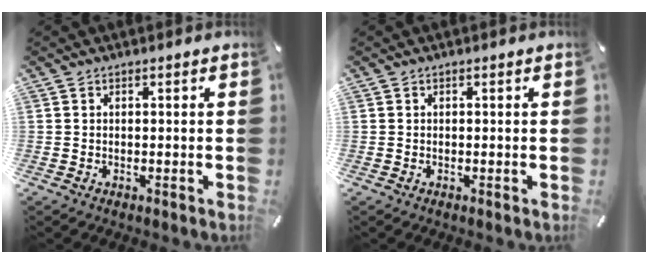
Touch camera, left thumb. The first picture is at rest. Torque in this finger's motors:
{"motor_torque": [0.00, 0.00, 0.00, 0.05, 0.00]}